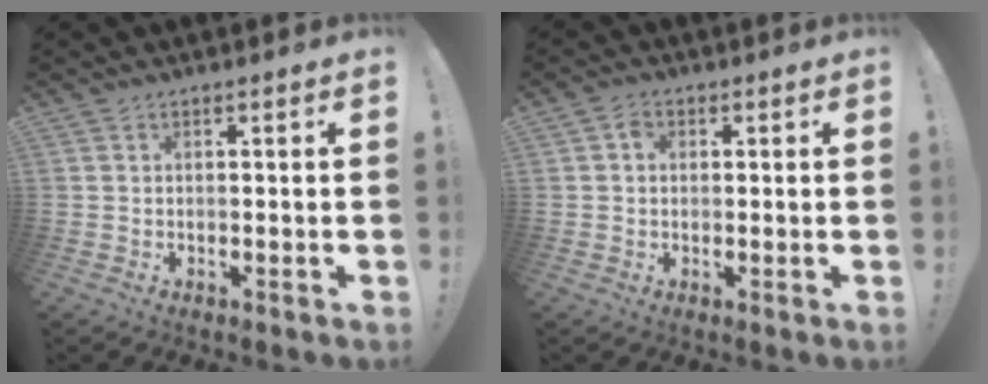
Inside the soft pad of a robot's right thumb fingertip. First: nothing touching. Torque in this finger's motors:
{"motor_torque": [0.01, -0.20, -0.12, 0.12, 0.09]}